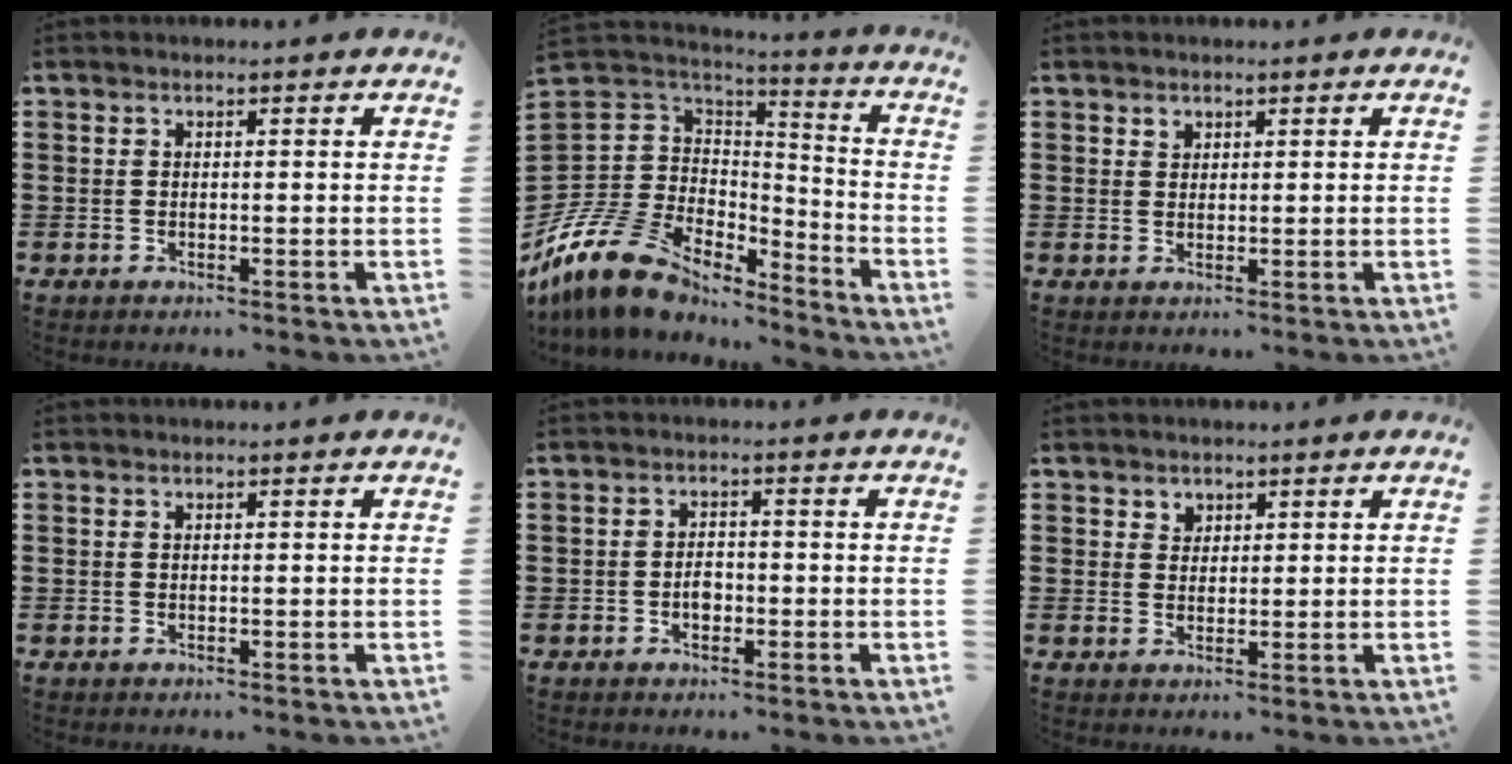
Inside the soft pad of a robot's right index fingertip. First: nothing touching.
{"total": 13.7, "force": [-9.5, 7.8, 5.9], "torque": [-0.164, 0.018, -0.178]}
{"total": 1.0, "force": [0.7, 0.6, 0.3], "torque": [-0.008, -0.001, 0.016]}
{"total": 0.0}
{"total": 2.3, "force": [-0.7, 1.4, 1.6], "torque": [-0.024, -0.002, -0.014]}
{"total": 1.9, "force": [1.5, 1.2, 0.0], "torque": [-0.006, 0.005, 0.029]}